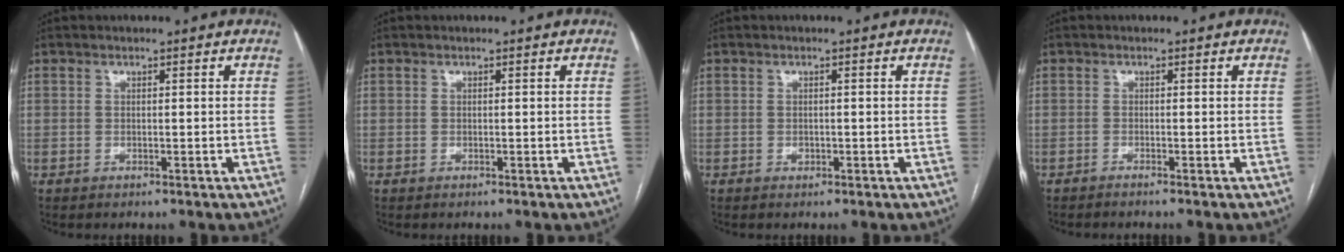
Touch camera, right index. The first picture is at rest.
{"total": 0.0}
{"total": 0.9, "force": [-0.3, 0.7, 0.5], "torque": [-0.009, 0.001, -0.003]}
{"total": 1.6, "force": [-1.4, -0.4, 0.7], "torque": [-0.005, 0.005, -0.019]}